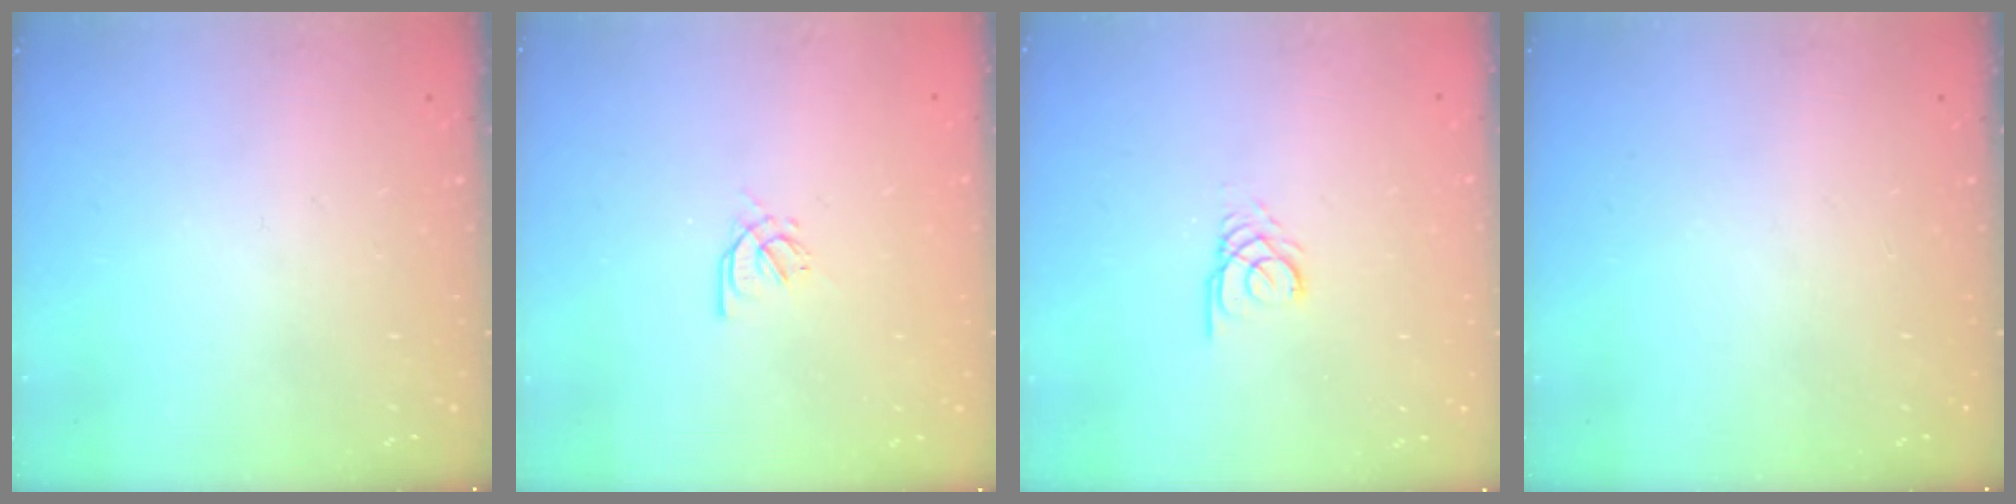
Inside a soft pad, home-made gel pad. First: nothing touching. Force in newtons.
{"total": 2.4, "press": 2.4, "slide": 0.5}
{"total": 2.7, "press": 2.7, "slide": 0.3}
{"total": 0.0}